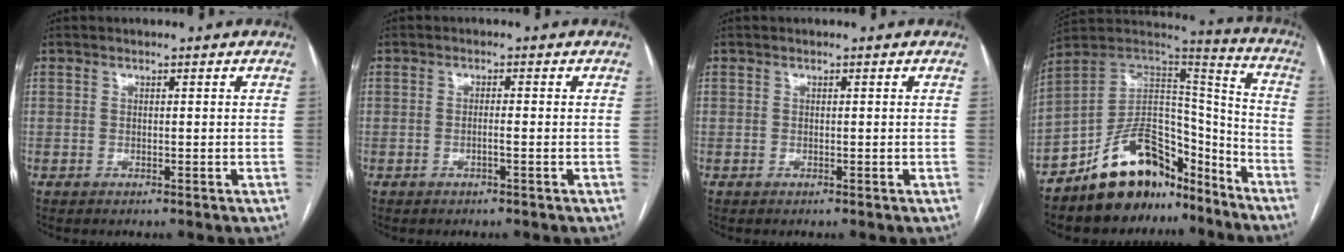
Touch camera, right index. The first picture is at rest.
{"total": 1.1, "force": [-0.4, -0.1, 1.0], "torque": [-0.018, 0.001, -0.007]}
{"total": 0.0}
{"total": 16.9, "force": [-12.6, 8.3, 7.7], "torque": [-0.120, 0.064, -0.210]}